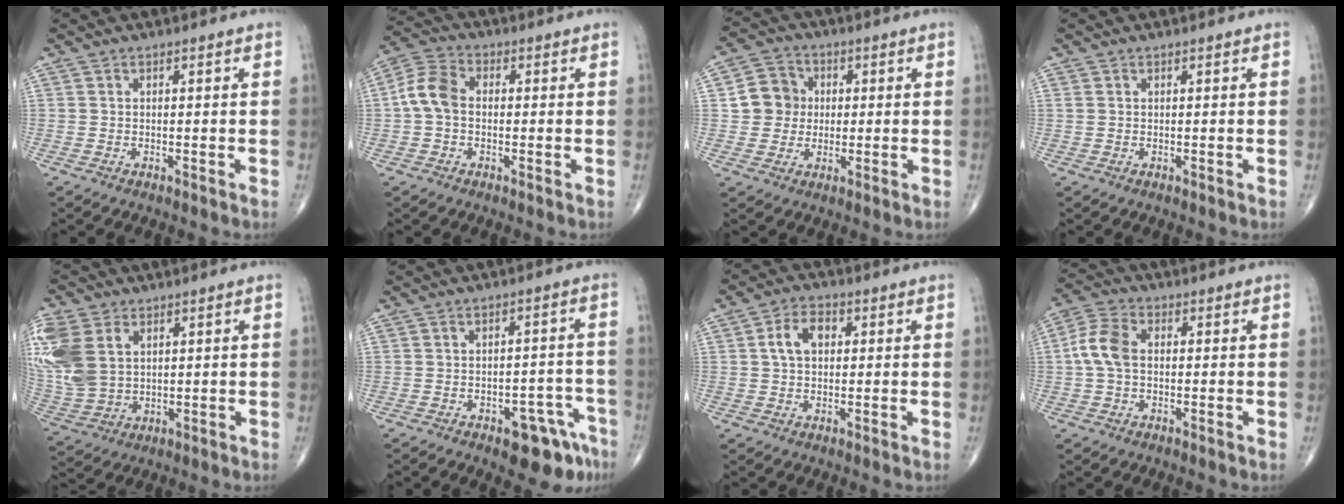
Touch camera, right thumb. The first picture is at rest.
{"total": 7.1, "force": [-0.5, 5.2, 4.8], "torque": [-0.088, 0.023, -0.022]}
{"total": 7.3, "force": [0.6, 6.8, 2.5], "torque": [-0.013, 0.008, 0.002]}
{"total": 0.6, "force": [0.2, 0.5, 0.4], "torque": [-0.011, 0.006, 0.007]}
{"total": 16.5, "force": [4.6, 11.6, 10.8], "torque": [-0.272, -0.002, 0.100]}
{"total": 9.4, "force": [-5.5, 4.3, 6.3], "torque": [-0.048, 0.044, -0.065]}
{"total": 5.7, "force": [1.2, 3.7, 4.2], "torque": [-0.071, 0.013, 0.015]}
{"total": 6.8, "force": [0.2, 4.3, 5.2], "torque": [-0.115, 0.019, -0.004]}